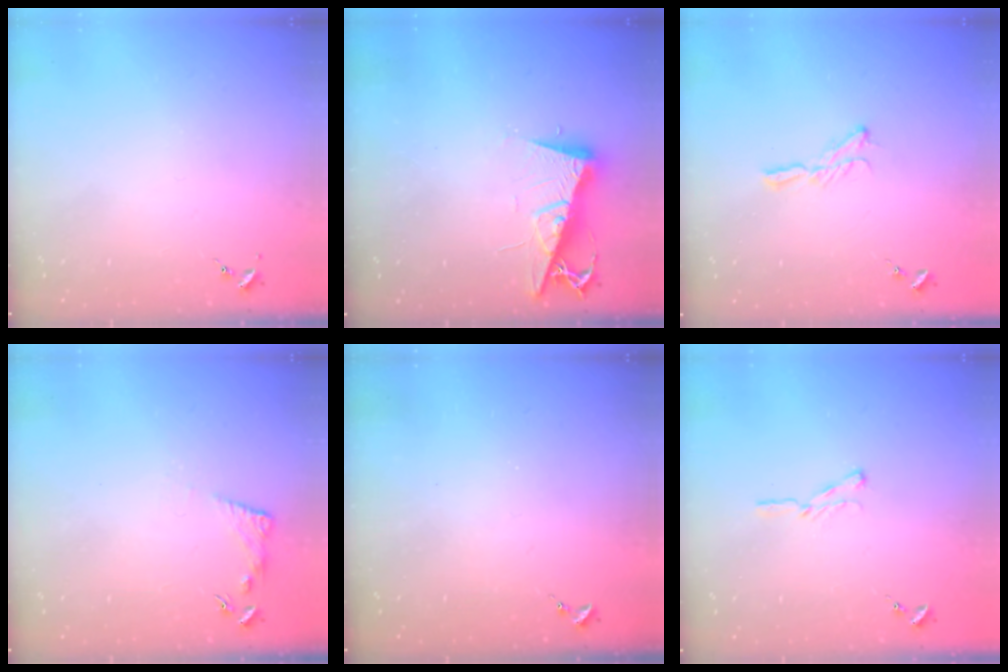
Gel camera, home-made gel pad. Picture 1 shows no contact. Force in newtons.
{"total": 11.3, "press": 11.2, "slide": 1.1}
{"total": 6.3, "press": 6.3, "slide": 0.3}
{"total": 6.0, "press": 6.0, "slide": 0.4}
{"total": 0.0}
{"total": 4.4, "press": 4.4, "slide": 0.5}